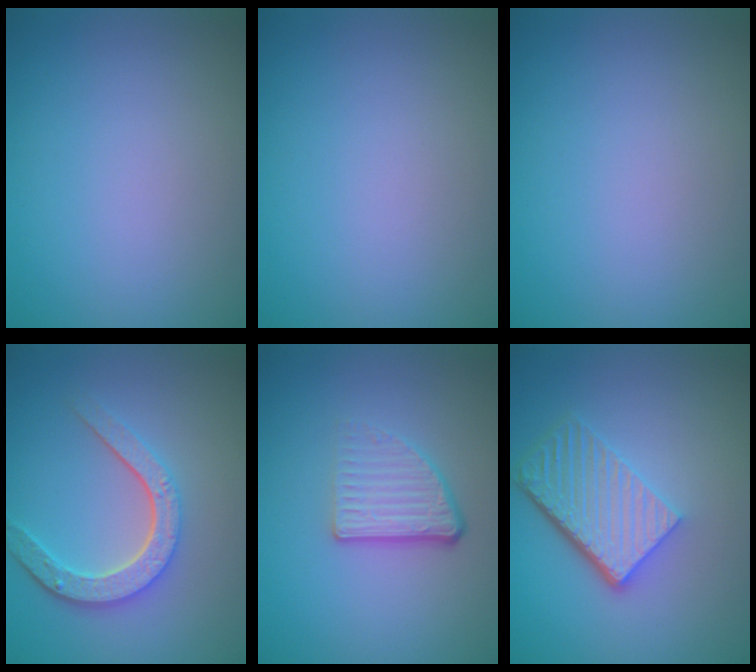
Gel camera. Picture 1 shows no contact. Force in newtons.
{"total": 0.0}
{"total": 0.0}
{"total": 4.6, "press": 3.5, "slide": 2.9}
{"total": 3.6, "press": 2.3, "slide": 2.8}
{"total": 5.7, "press": 3.9, "slide": 4.1}